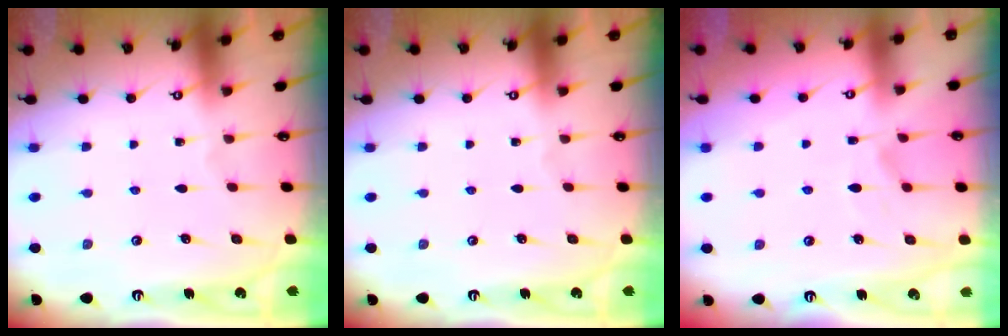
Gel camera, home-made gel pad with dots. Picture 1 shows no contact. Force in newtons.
{"total": 0.0}
{"total": 1.7, "press": 1.3, "slide": 1.1}